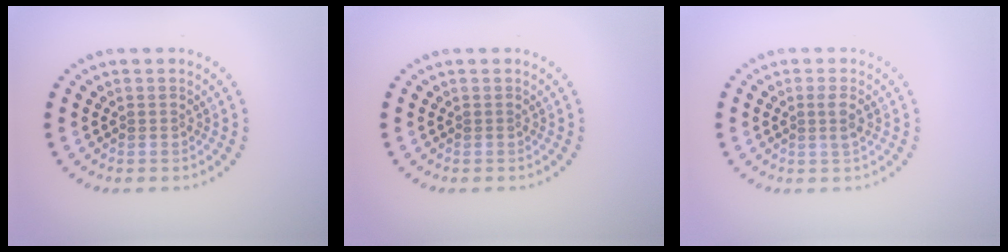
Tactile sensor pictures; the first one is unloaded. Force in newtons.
{"total": 0.0}
{"total": 1.4, "press": 1.2, "slide": 0.8}